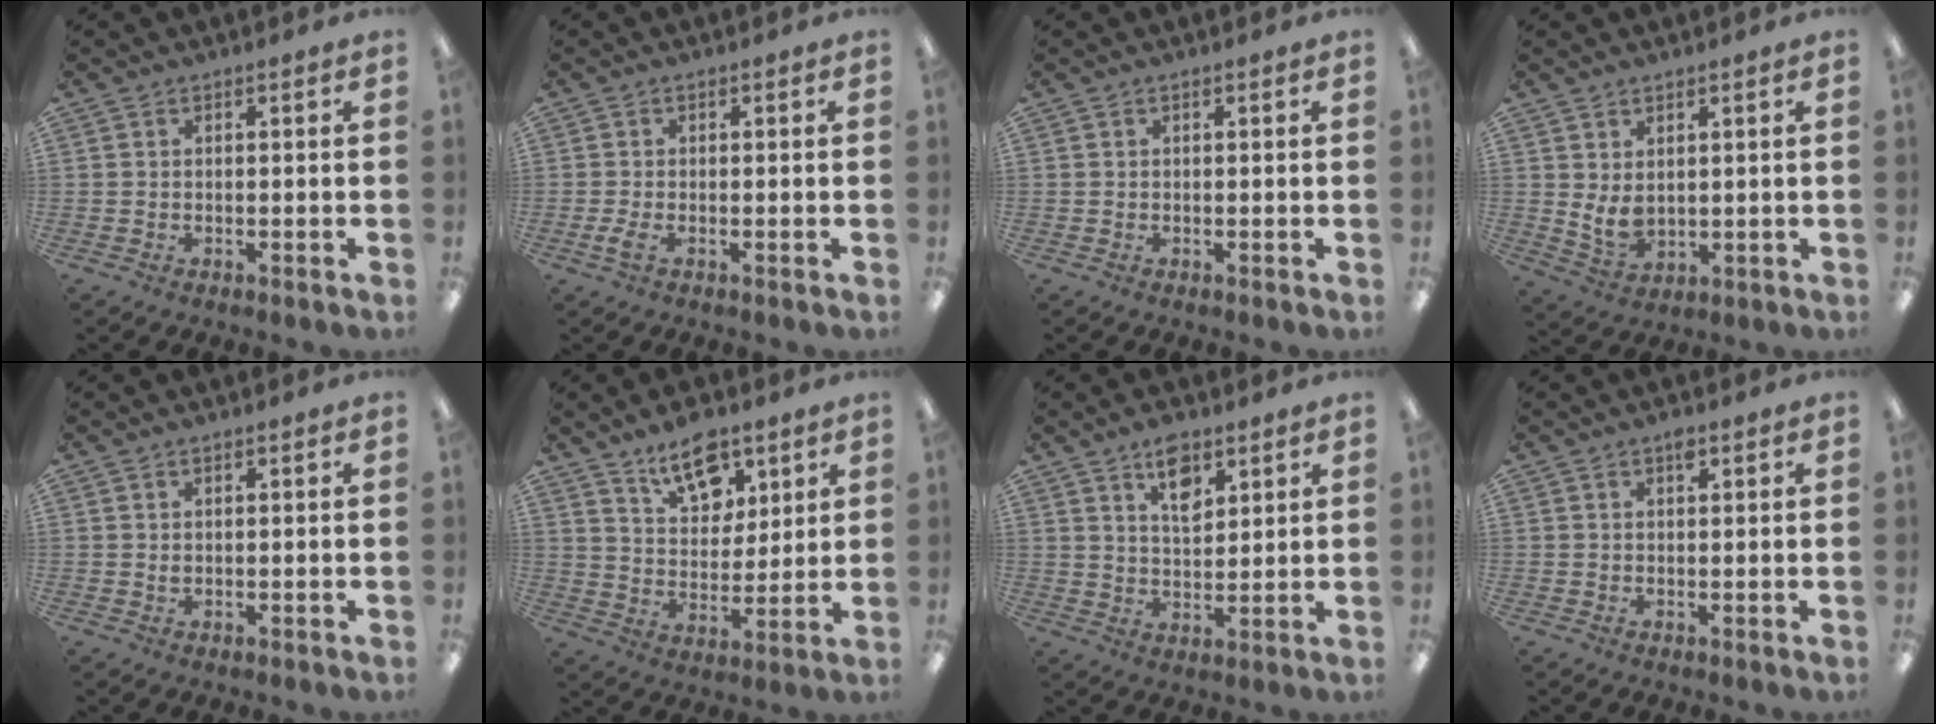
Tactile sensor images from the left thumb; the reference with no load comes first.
{"total": 2.5, "force": [-0.9, 1.0, 2.2], "torque": [-0.048, -0.001, -0.018]}
{"total": 0.0}
{"total": 5.5, "force": [1.6, 3.5, 4.0], "torque": [-0.072, -0.015, 0.030]}
{"total": 0.8, "force": [0.4, 0.4, 0.5], "torque": [-0.012, 0.003, 0.006]}
{"total": 12.2, "force": [8.5, 6.7, 5.6], "torque": [-0.071, -0.047, 0.151]}
{"total": 7.7, "force": [4.9, 3.9, 4.4], "torque": [-0.061, -0.020, 0.083]}
{"total": 1.9, "force": [1.1, 0.9, 1.3], "torque": [-0.012, -0.004, 0.016]}